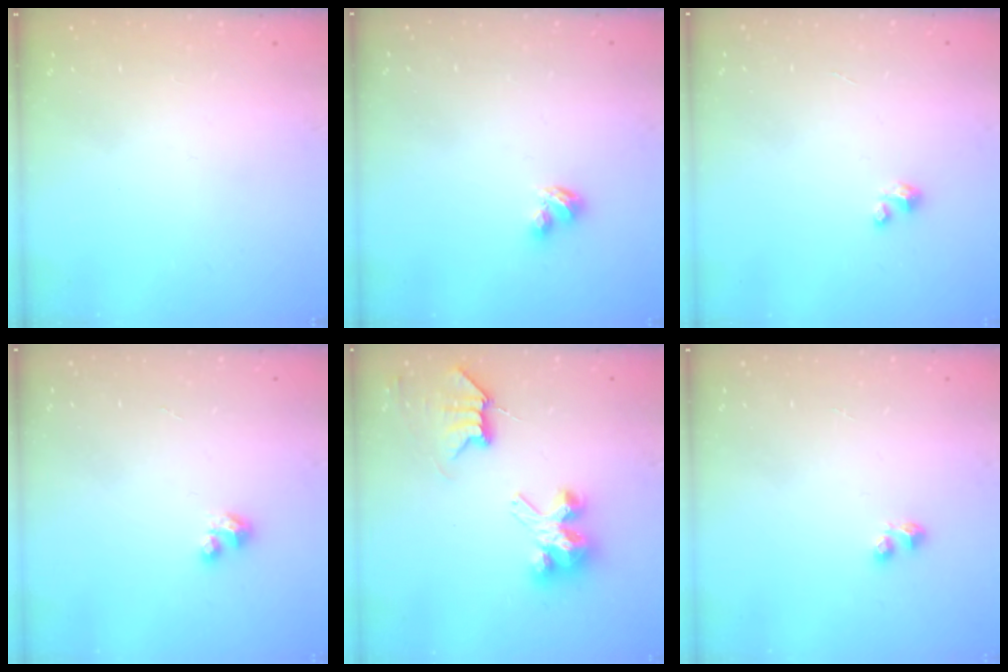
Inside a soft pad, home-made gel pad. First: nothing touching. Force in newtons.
{"total": 2.9, "press": 2.8, "slide": 0.5}
{"total": 0.6, "press": 0.6, "slide": 0.3}
{"total": 3.5, "press": 3.4, "slide": 0.3}
{"total": 7.4, "press": 7.4, "slide": 0.2}
{"total": 2.9, "press": 2.8, "slide": 0.6}